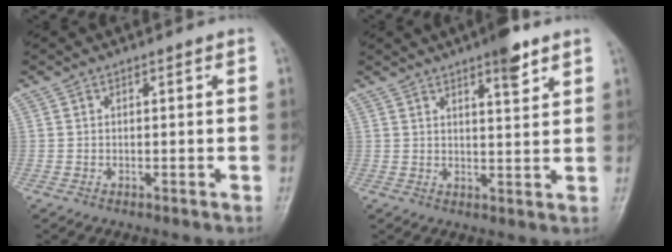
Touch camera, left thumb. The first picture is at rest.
{"total": 5.8, "force": [3.9, 1.3, 4.2], "torque": [-0.051, -0.022, 0.054]}